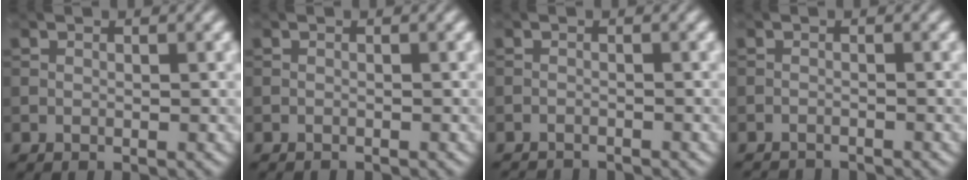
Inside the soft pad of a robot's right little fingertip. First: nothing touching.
{"total": 0.7, "force": [-0.7, 0.0, 0.1], "torque": [0.003, -0.003, -0.014]}
{"total": 2.4, "force": [-2.4, 0.3, 0.5], "torque": [-0.009, -0.008, -0.042]}
{"total": 2.4, "force": [-2.4, 0.3, 0.4], "torque": [-0.008, -0.008, -0.041]}